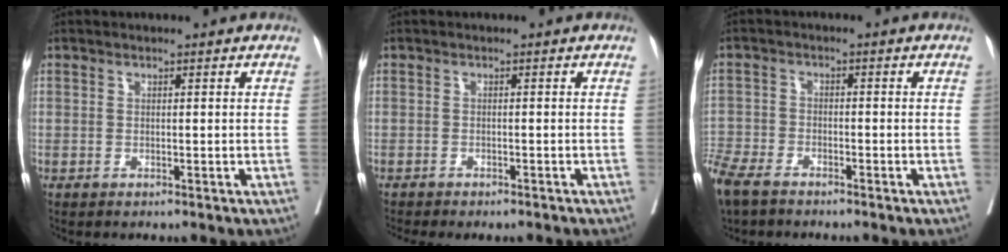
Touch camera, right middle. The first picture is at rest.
{"total": 5.3, "force": [-4.8, 0.8, 2.1], "torque": [-0.016, -0.001, -0.064]}
{"total": 9.2, "force": [-7.2, 3.7, 4.4], "torque": [-0.108, -0.014, -0.135]}